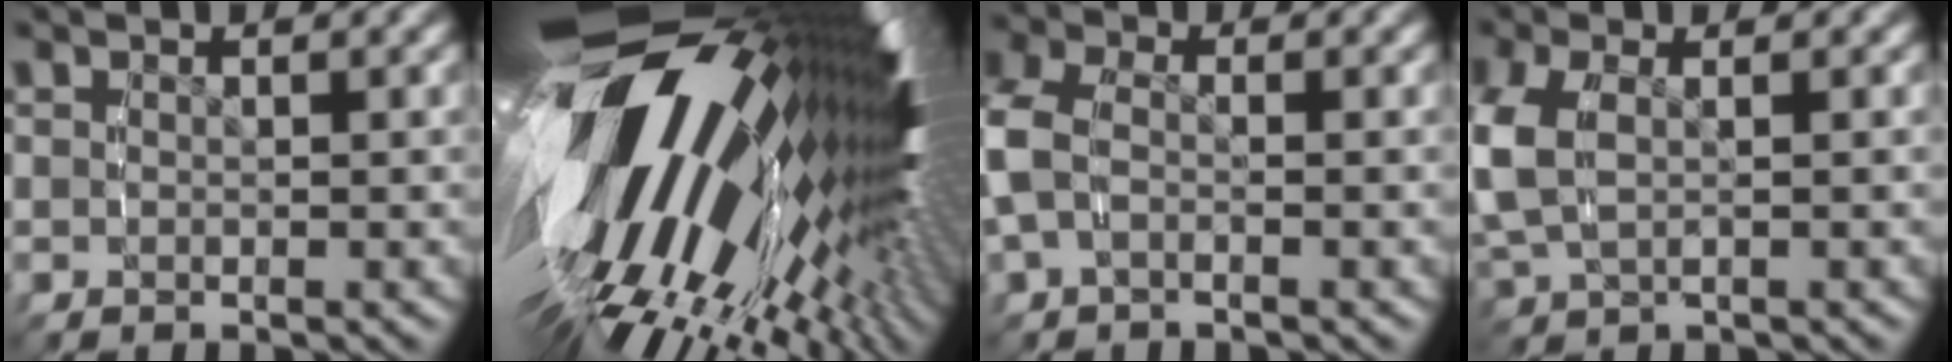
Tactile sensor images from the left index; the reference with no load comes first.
{"total": 33.9, "force": [-0.3, 18.8, 28.2], "torque": [-0.421, 0.002, -0.006]}
{"total": 3.6, "force": [-0.8, 2.7, 2.3], "torque": [-0.084, -0.009, -0.014]}
{"total": 4.4, "force": [0.0, 3.1, 3.1], "torque": [-0.098, -0.010, 0.005]}